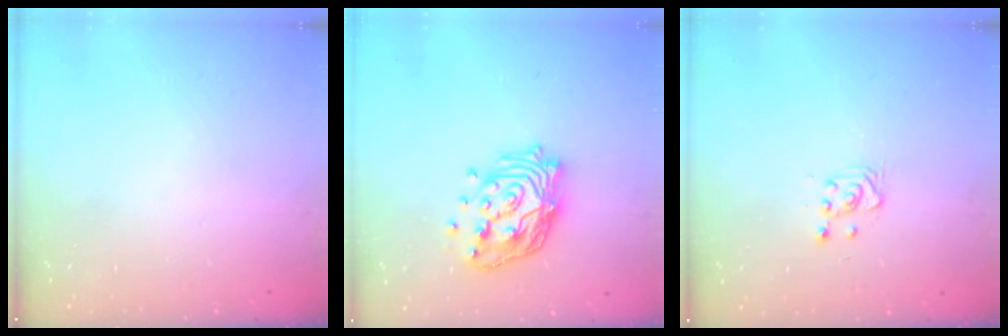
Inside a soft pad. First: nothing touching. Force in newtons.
{"total": 16.7, "press": 16.7, "slide": 1.5}
{"total": 2.8, "press": 2.7, "slide": 0.7}